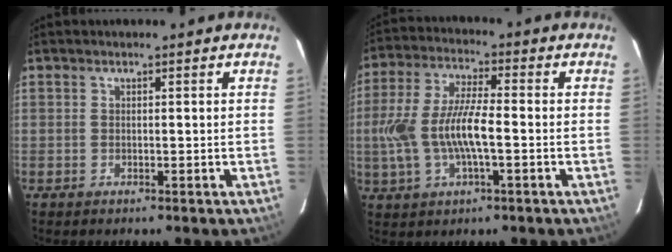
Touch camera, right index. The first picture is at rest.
{"total": 12.4, "force": [-2.2, 3.9, 11.6], "torque": [-0.245, 0.001, -0.040]}